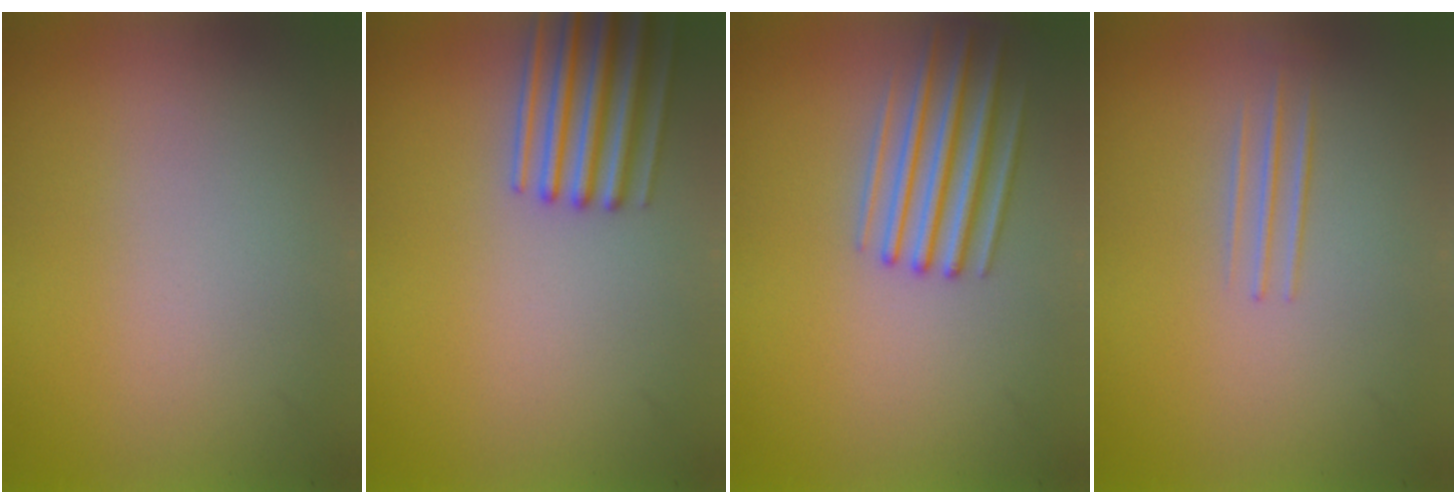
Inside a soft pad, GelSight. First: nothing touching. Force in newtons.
{"total": 3.4}
{"total": 1.6}
{"total": 1.4}